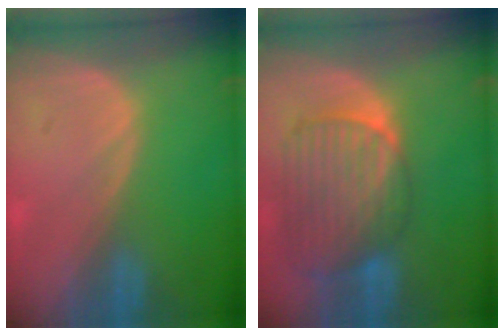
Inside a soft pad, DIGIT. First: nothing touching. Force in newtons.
{"total": 10.4, "press": 8.9, "slide": 5.5}